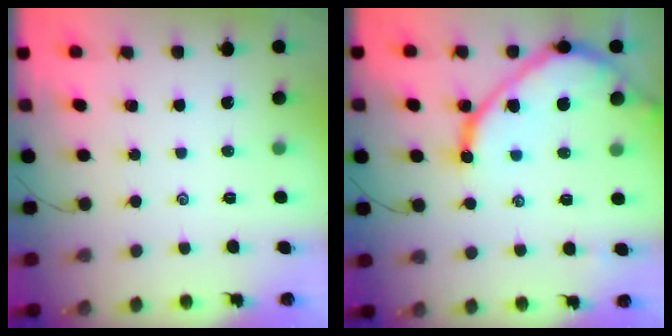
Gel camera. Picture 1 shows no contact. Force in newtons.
{"total": 14.0, "press": 13.9, "slide": 1.2}